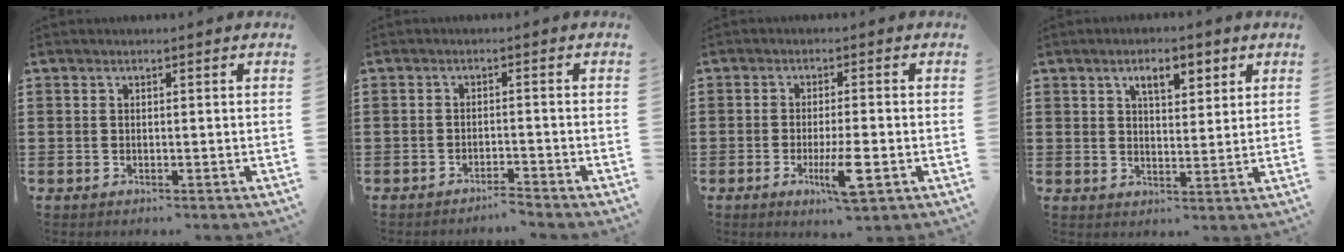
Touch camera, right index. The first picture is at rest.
{"total": 2.0, "force": [-1.9, -0.2, 0.3], "torque": [-0.008, 0.001, -0.041]}
{"total": 6.3, "force": [-2.2, 0.9, 5.8], "torque": [-0.113, -0.018, -0.040]}
{"total": 4.5, "force": [2.6, 1.8, 3.2], "torque": [-0.056, 0.001, 0.041]}